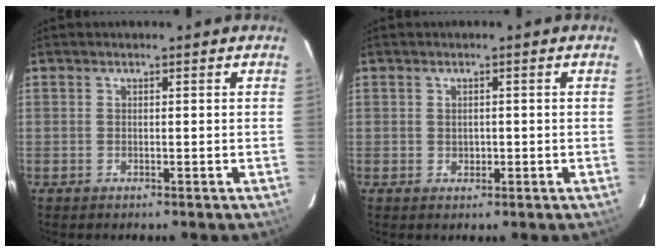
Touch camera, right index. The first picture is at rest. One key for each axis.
{"total": 1.5, "fx": -0.3, "fy": 1.3, "fz": 0.7, "tx": -0.008, "ty": 0.003, "tz": -0.003}